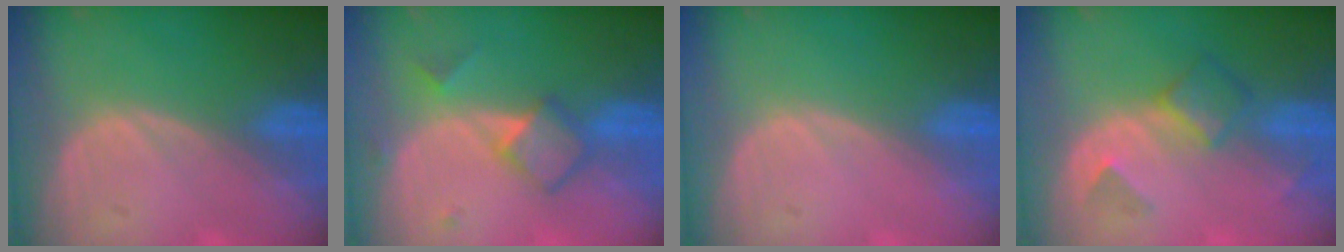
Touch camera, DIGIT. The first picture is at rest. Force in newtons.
{"total": 5.0, "press": 4.8, "slide": 1.3}
{"total": 0.0}
{"total": 4.9, "press": 4.3, "slide": 2.2}